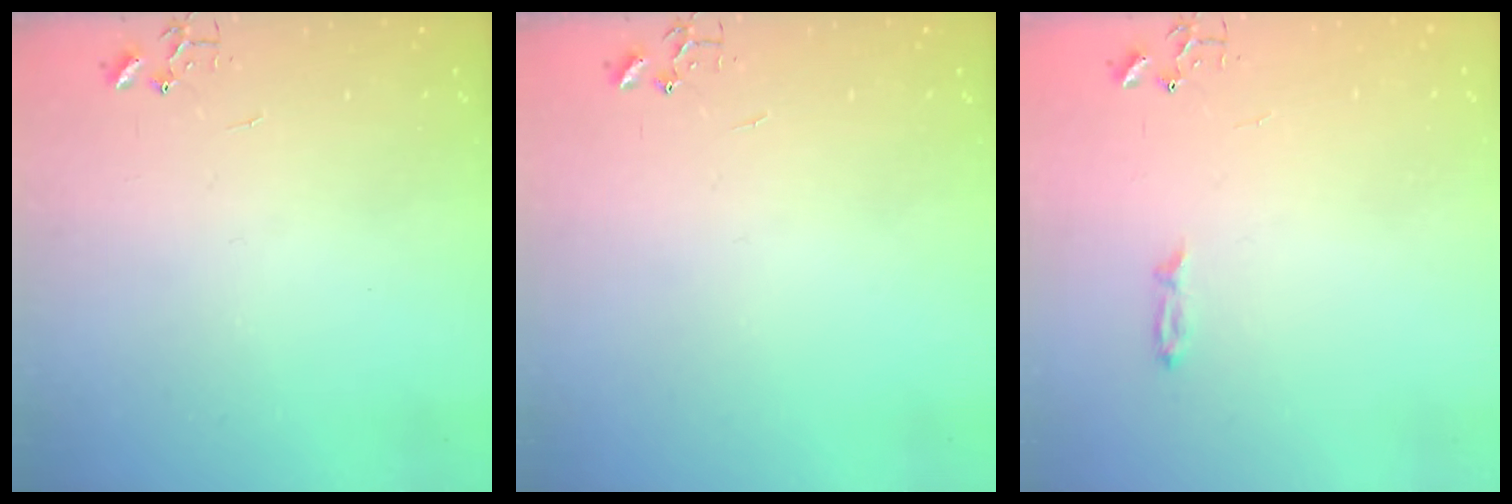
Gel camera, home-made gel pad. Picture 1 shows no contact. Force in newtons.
{"total": 0.0}
{"total": 3.4, "press": 3.3, "slide": 0.5}